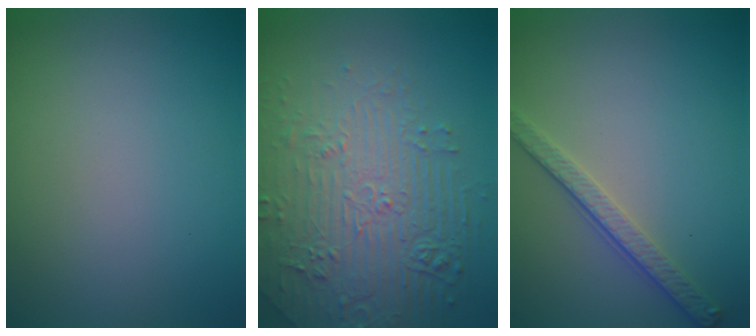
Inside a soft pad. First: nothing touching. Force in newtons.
{"total": 6.3, "press": 5.3, "slide": 3.5}
{"total": 2.8, "press": 2.5, "slide": 1.2}